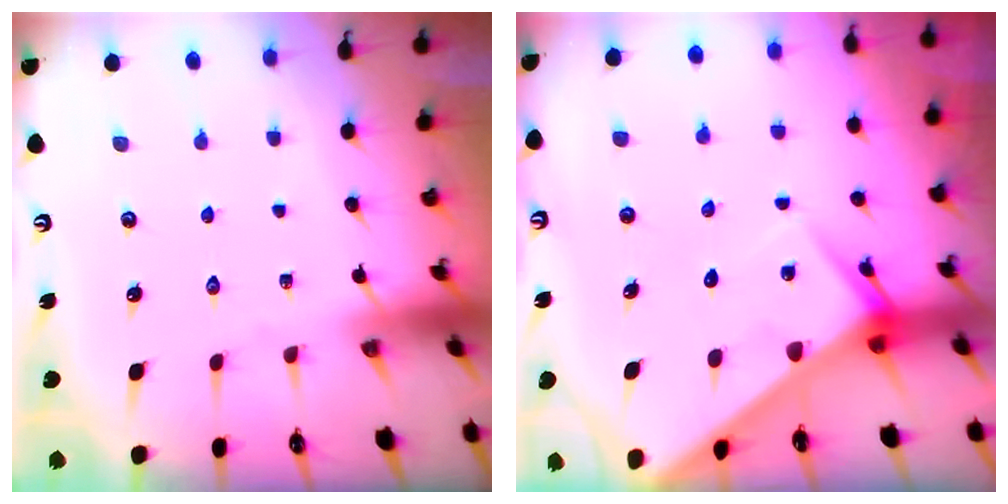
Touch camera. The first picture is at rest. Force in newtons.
{"total": 6.1, "press": 6.1, "slide": 0.5}